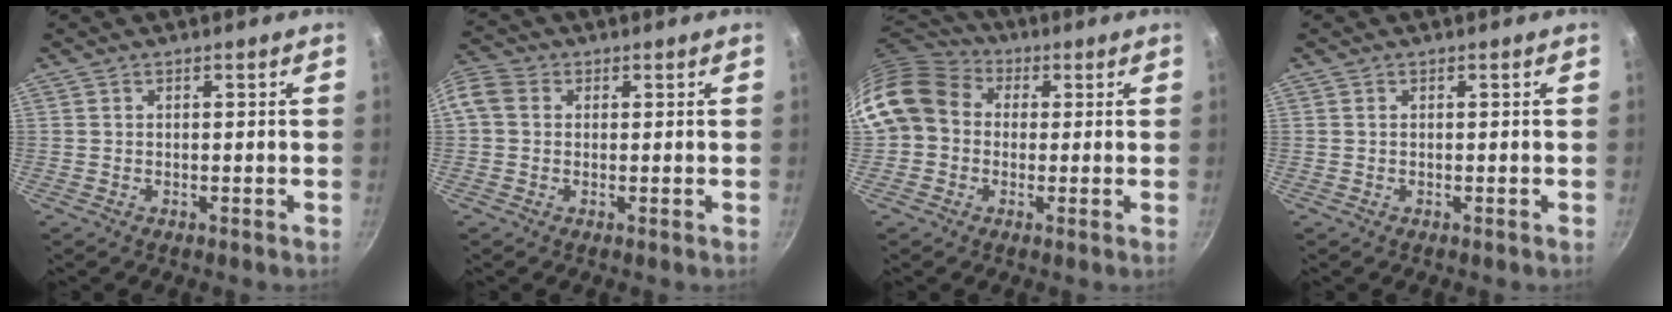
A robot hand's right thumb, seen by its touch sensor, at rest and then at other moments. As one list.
[{"total": 8.7, "force": [1.2, 7.3, 4.6], "torque": [-0.113, 0.026, 0.008]}, {"total": 13.3, "force": [2.2, 10.9, 7.2], "torque": [-0.118, 0.026, 0.023]}, {"total": 0.0}]